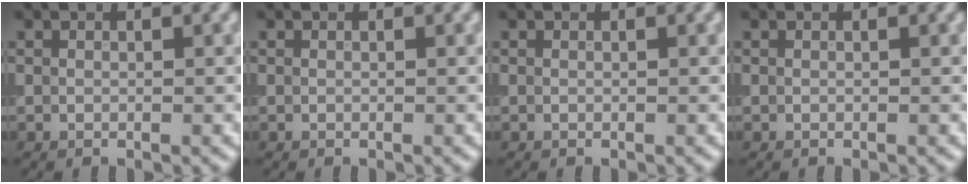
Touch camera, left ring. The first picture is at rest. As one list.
[{"total": 0.0}, {"total": 0.0}, {"total": 0.0}]